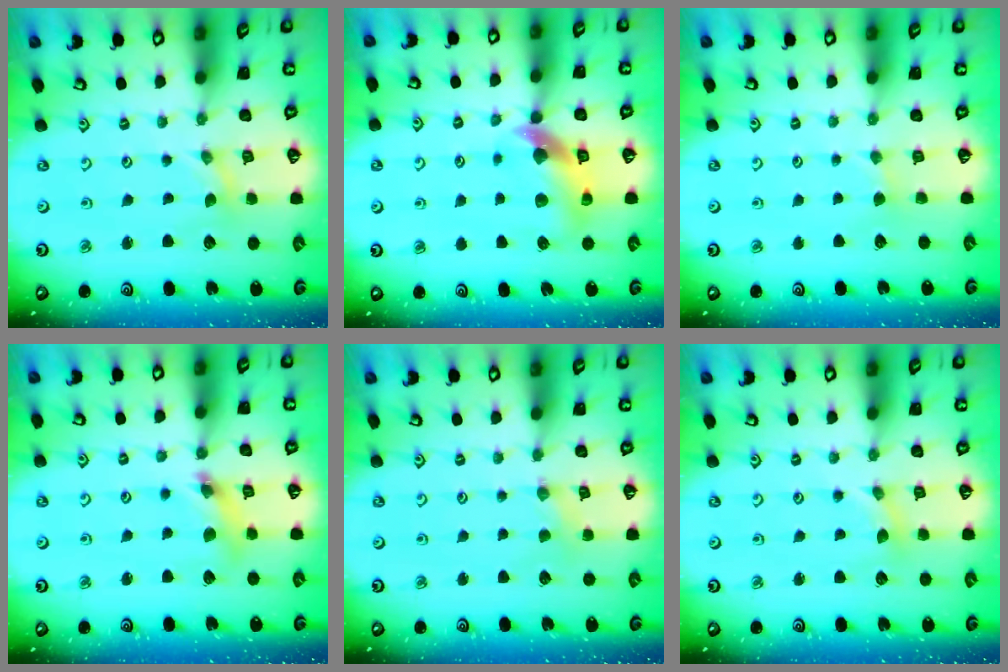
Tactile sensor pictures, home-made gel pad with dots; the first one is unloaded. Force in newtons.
{"total": 10.8, "press": 10.7, "slide": 1.6}
{"total": 1.5, "press": 1.5, "slide": 0.2}
{"total": 7.6, "press": 7.5, "slide": 0.9}
{"total": 2.2, "press": 2.1, "slide": 0.4}
{"total": 2.9, "press": 2.8, "slide": 0.4}